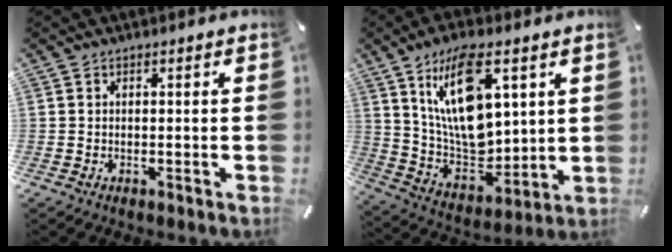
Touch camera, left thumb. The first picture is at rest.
{"total": 17.6, "force": [7.8, 9.4, 12.7], "torque": [-0.259, -0.032, 0.134]}